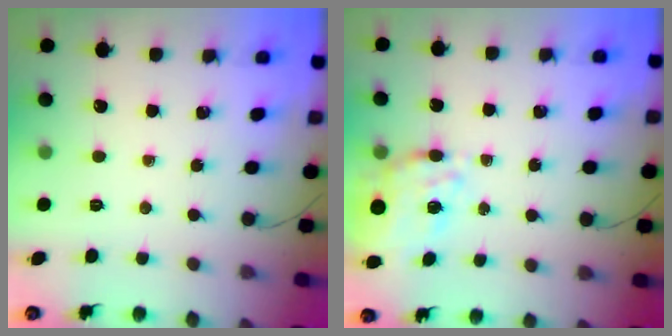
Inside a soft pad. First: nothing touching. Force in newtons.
{"total": 10.2, "press": 9.4, "slide": 3.9}